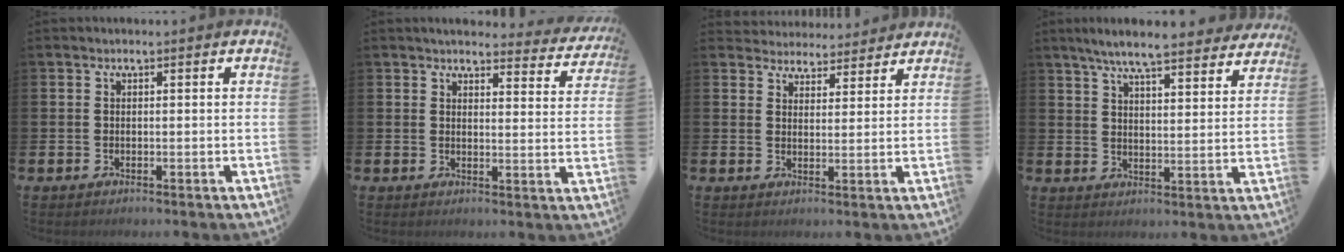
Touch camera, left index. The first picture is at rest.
{"total": 3.8, "force": [3.6, 0.8, 0.6], "torque": [-0.009, -0.029, 0.059]}
{"total": 3.9, "force": [3.8, 1.0, -0.4], "torque": [-0.002, -0.027, 0.066]}
{"total": 7.2, "force": [6.7, 0.8, 2.5], "torque": [-0.060, -0.037, 0.117]}